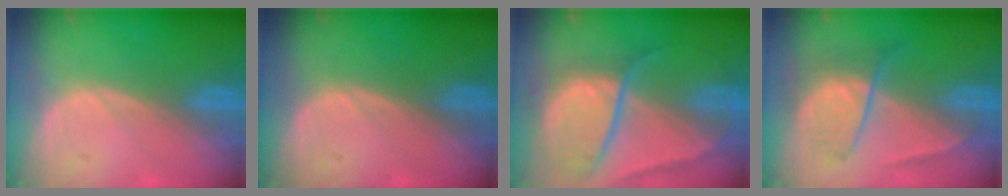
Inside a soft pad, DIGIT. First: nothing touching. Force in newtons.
{"total": 0.0}
{"total": 10.7, "press": 8.9, "slide": 5.9}
{"total": 6.5, "press": 6.2, "slide": 1.9}